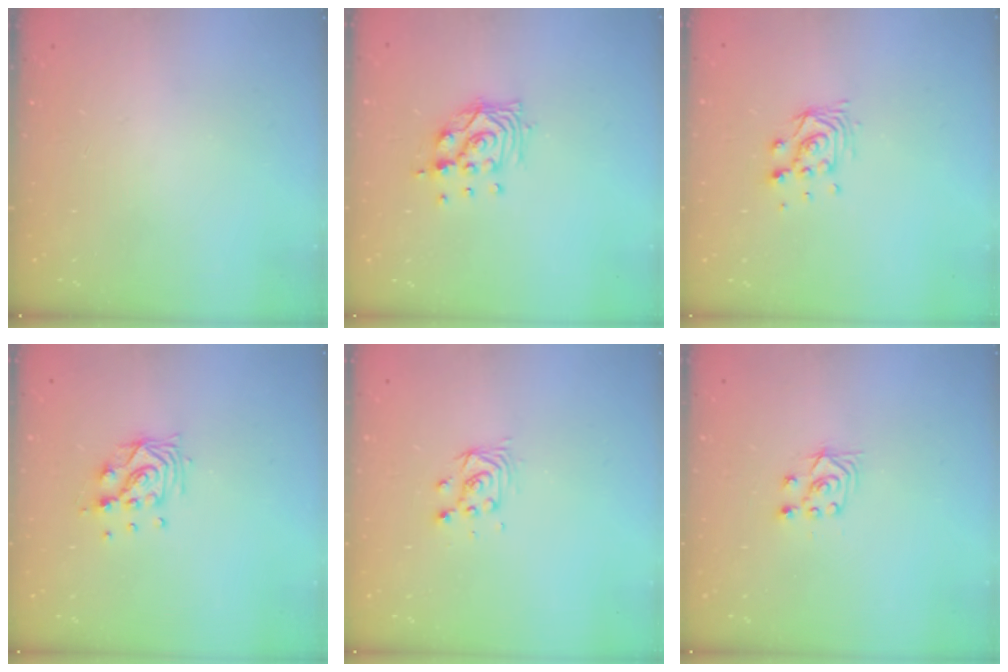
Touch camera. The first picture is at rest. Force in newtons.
{"total": 10.7, "press": 10.6, "slide": 1.1}
{"total": 6.2, "press": 6.2, "slide": 0.1}
{"total": 10.0, "press": 9.9, "slide": 1.2}
{"total": 4.1, "press": 4.1, "slide": 0.3}
{"total": 3.8, "press": 3.7, "slide": 0.9}